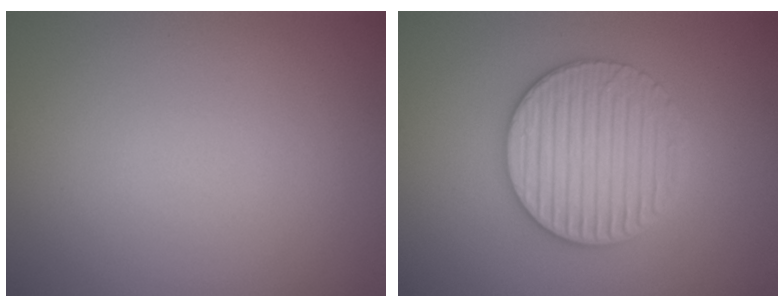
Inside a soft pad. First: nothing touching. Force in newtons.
{"total": 4.4, "press": 4.3, "slide": 0.9}